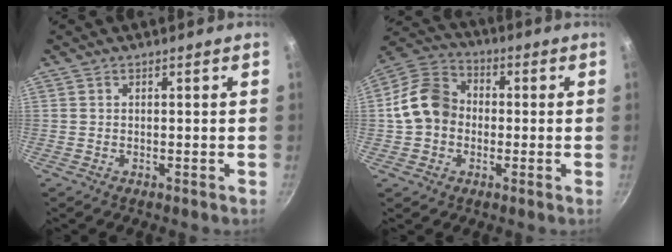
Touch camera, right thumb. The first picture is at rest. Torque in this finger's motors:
{"motor_torque": [0.44, 2.33, 0.56, -0.71, 0.23]}